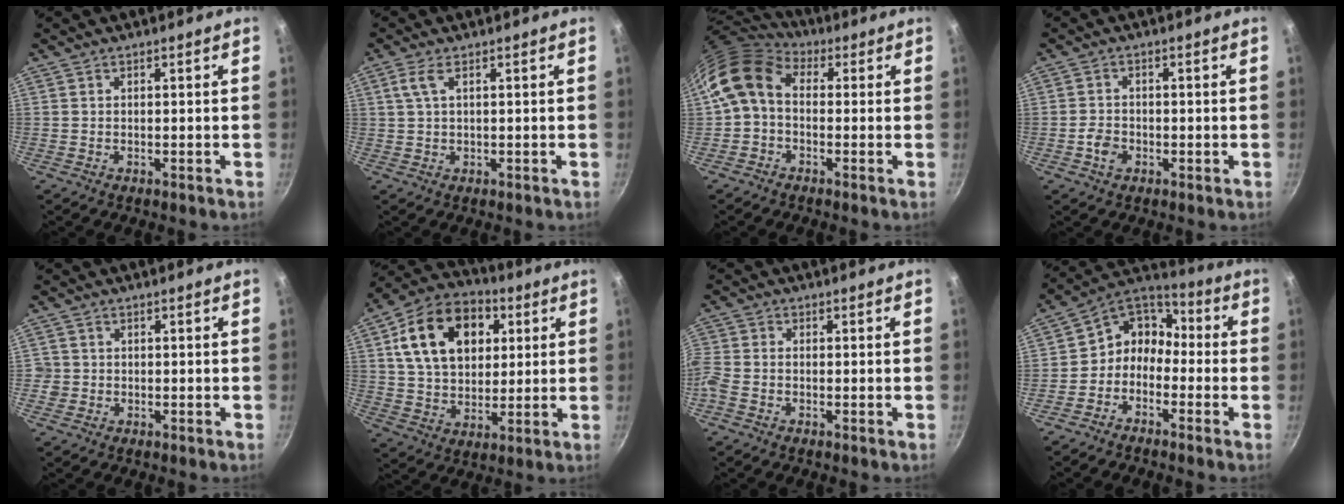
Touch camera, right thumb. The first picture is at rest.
{"total": 2.9, "force": [1.0, 0.9, 2.6], "torque": [-0.056, 0.004, 0.022]}
{"total": 10.3, "force": [0.3, 7.6, 6.9], "torque": [-0.124, 0.028, -0.016]}
{"total": 3.3, "force": [-1.2, 2.4, 1.9], "torque": [-0.031, 0.013, -0.025]}
{"total": 1.9, "force": [-0.5, 1.8, 0.4], "torque": [0.001, 0.006, -0.009]}
{"total": 19.4, "force": [5.7, 13.5, 12.7], "torque": [-0.190, 0.008, 0.089]}
{"total": 4.1, "force": [-2.2, 2.6, 2.4], "torque": [-0.066, 0.006, -0.060]}
{"total": 8.7, "force": [-3.0, 7.0, 4.2], "torque": [-0.047, 0.066, -0.083]}